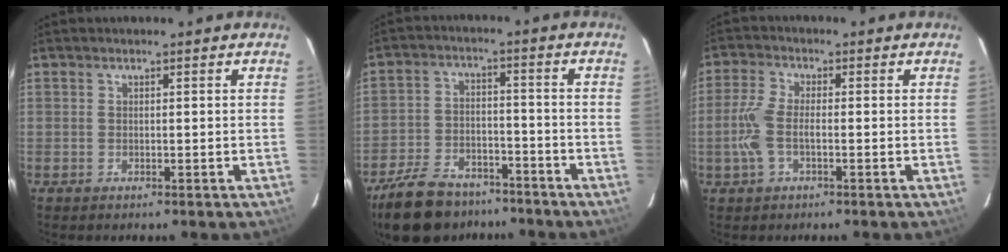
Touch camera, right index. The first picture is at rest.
{"total": 16.7, "force": [-13.1, 7.8, 6.8], "torque": [-0.168, 0.005, -0.203]}
{"total": 5.8, "force": [-1.4, 2.4, 5.1], "torque": [-0.119, 0.003, -0.028]}